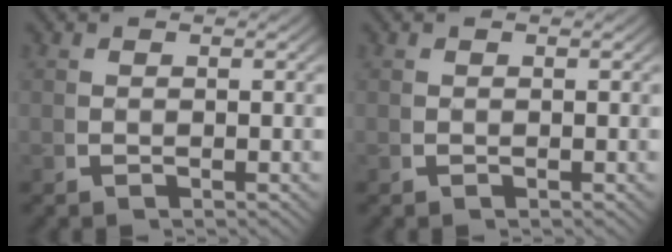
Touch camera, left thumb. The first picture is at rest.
{"total": 0.0}